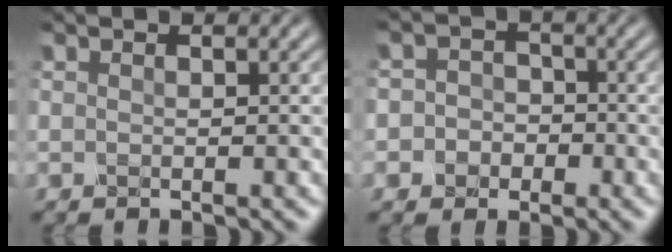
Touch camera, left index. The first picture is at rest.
{"total": 3.3, "force": [-0.9, 3.1, 0.7], "torque": [0.017, 0.011, -0.039]}